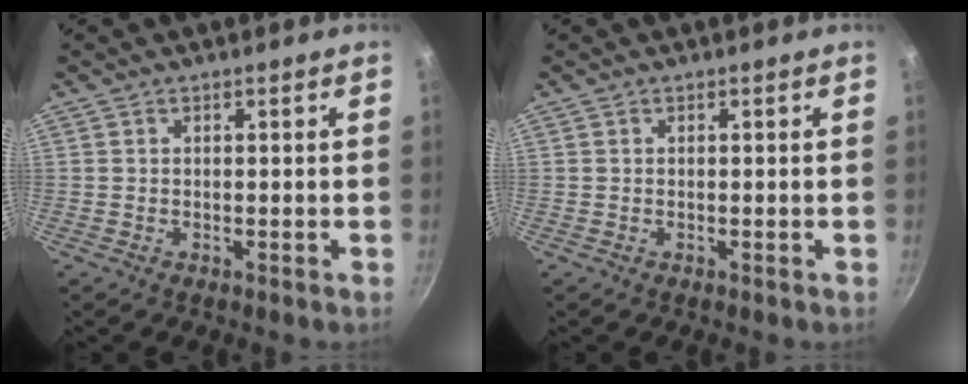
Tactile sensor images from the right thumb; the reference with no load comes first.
{"total": 0.0}